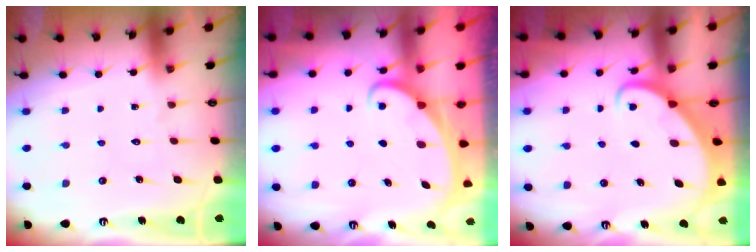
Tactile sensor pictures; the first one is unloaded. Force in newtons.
{"total": 2.4, "press": 2.4, "slide": 0.3}
{"total": 2.6, "press": 2.6, "slide": 0.3}